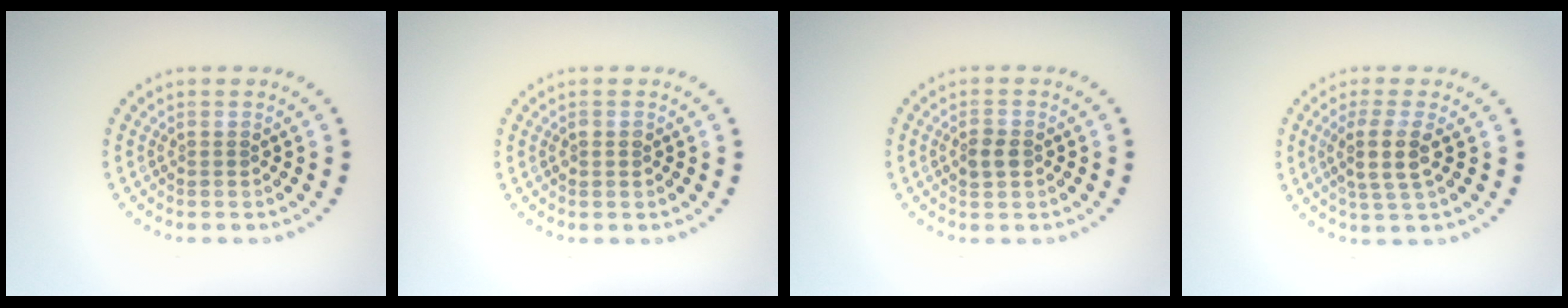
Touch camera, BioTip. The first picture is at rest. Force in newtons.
{"total": 1.0, "press": 1.0, "slide": 0.2}
{"total": 1.6, "press": 1.6, "slide": 0.1}
{"total": 3.0, "press": 2.6, "slide": 1.4}